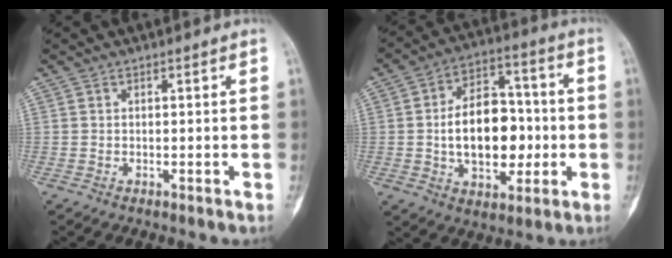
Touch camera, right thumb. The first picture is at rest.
{"total": 16.3, "force": [-1.2, 10.4, 12.5], "torque": [-0.165, 0.029, -0.013]}